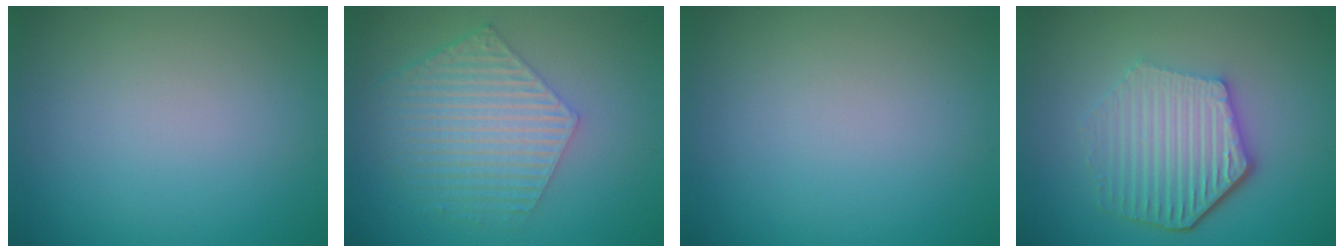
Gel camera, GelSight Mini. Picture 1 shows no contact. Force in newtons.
{"total": 5.6, "press": 4.1, "slide": 3.9}
{"total": 0.0}
{"total": 6.1, "press": 4.5, "slide": 4.1}